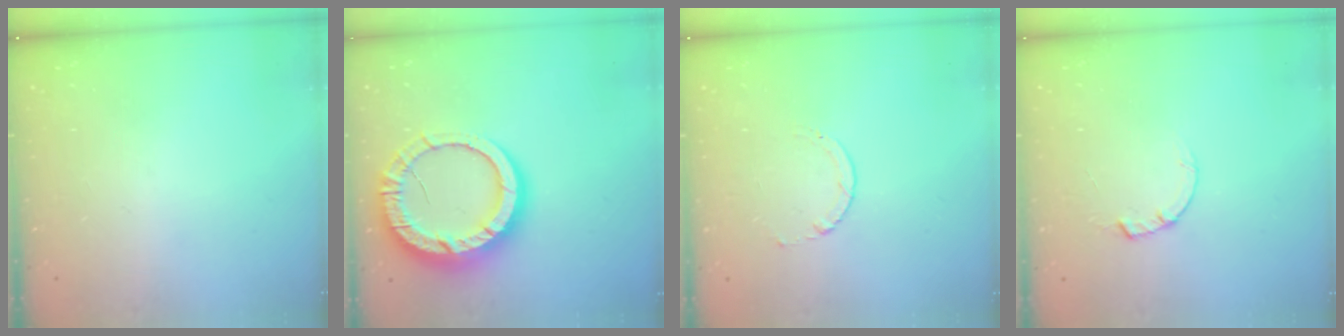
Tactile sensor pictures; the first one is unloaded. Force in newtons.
{"total": 16.6, "press": 16.6, "slide": 1.6}
{"total": 1.7, "press": 1.7, "slide": 0.2}
{"total": 1.5, "press": 1.5, "slide": 0.3}